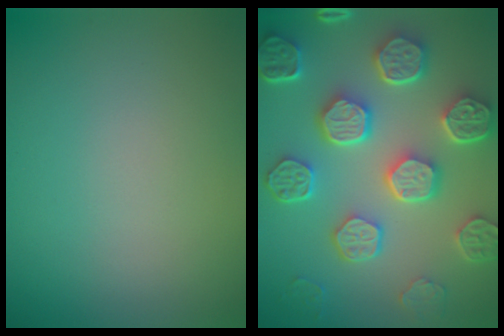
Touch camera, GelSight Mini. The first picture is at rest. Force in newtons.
{"total": 8.8, "press": 6.7, "slide": 5.7}